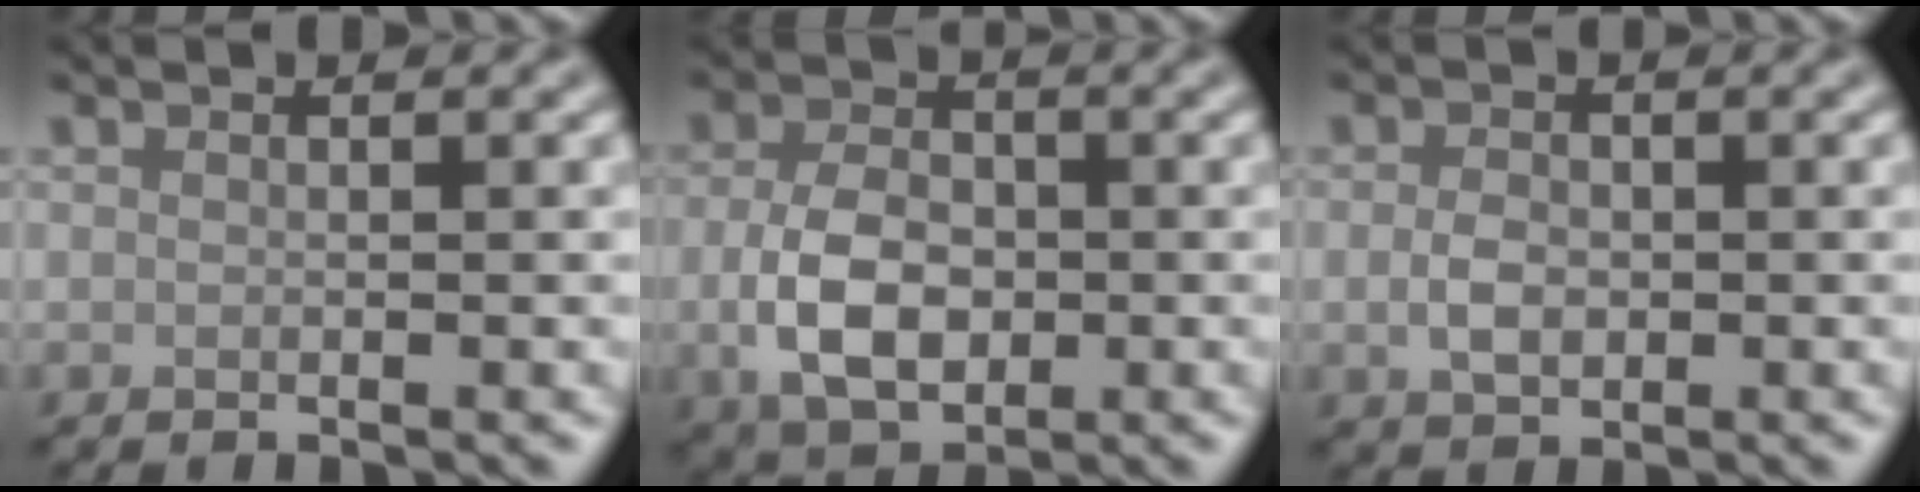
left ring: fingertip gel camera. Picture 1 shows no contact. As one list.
[{"total": 5.7, "force": [-0.8, 3.8, 4.1], "torque": [-0.091, -0.007, -0.016]}, {"total": 2.3, "force": [-0.3, 1.6, 1.6], "torque": [-0.033, -0.002, -0.006]}]